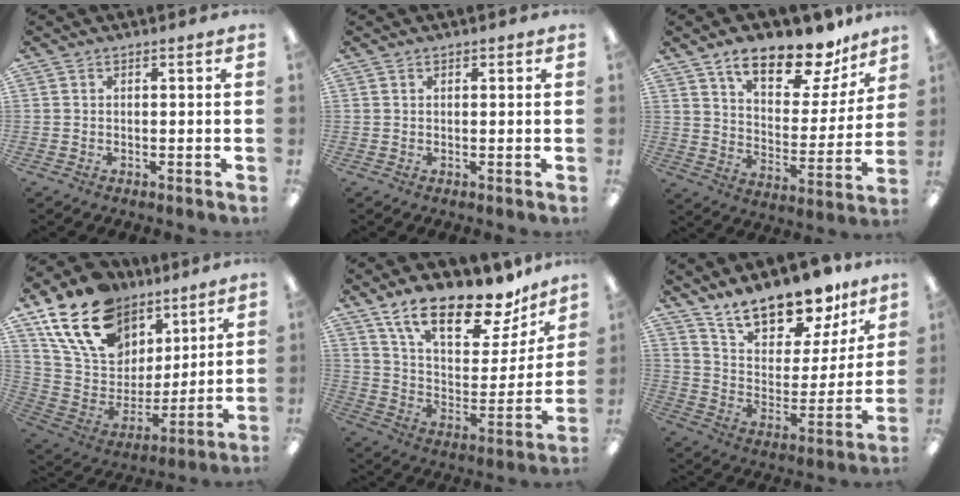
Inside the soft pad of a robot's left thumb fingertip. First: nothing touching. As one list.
[{"total": 0.6, "force": [0.4, 0.4, 0.2], "torque": [-0.004, 0.004, 0.007]}, {"total": 17.5, "force": [13.8, 6.5, 8.7], "torque": [-0.128, -0.092, 0.233]}, {"total": 21.5, "force": [13.2, 13.9, 9.8], "torque": [-0.189, -0.057, 0.251]}, {"total": 21.6, "force": [16.3, 7.8, 11.8], "torque": [-0.186, -0.107, 0.279]}, {"total": 17.9, "force": [15.2, 6.8, 6.5], "torque": [-0.111, -0.112, 0.268]}]